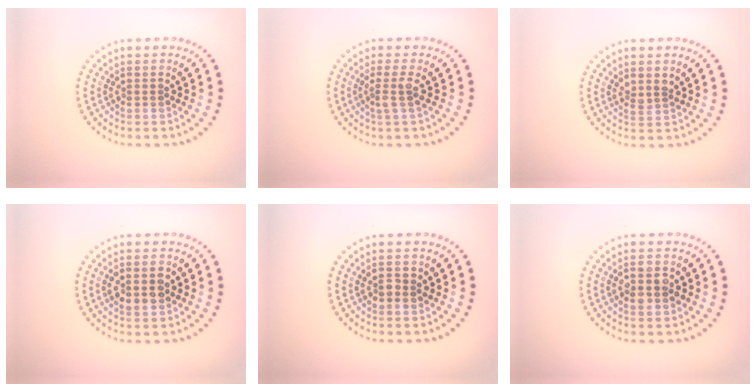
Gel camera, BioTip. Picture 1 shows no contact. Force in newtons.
{"total": 1.8, "press": 1.3, "slide": 1.3}
{"total": 1.5, "press": 1.0, "slide": 1.0}
{"total": 2.6, "press": 2.6, "slide": 0.3}
{"total": 1.5, "press": 1.5, "slide": 0.1}
{"total": 2.7, "press": 2.7, "slide": 0.1}